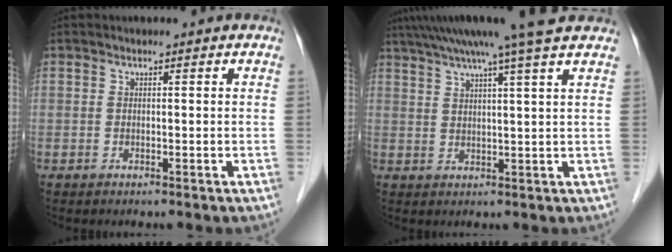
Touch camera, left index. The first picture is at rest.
{"total": 12.5, "force": [9.9, -1.5, 7.5], "torque": [-0.125, 0.028, 0.129]}